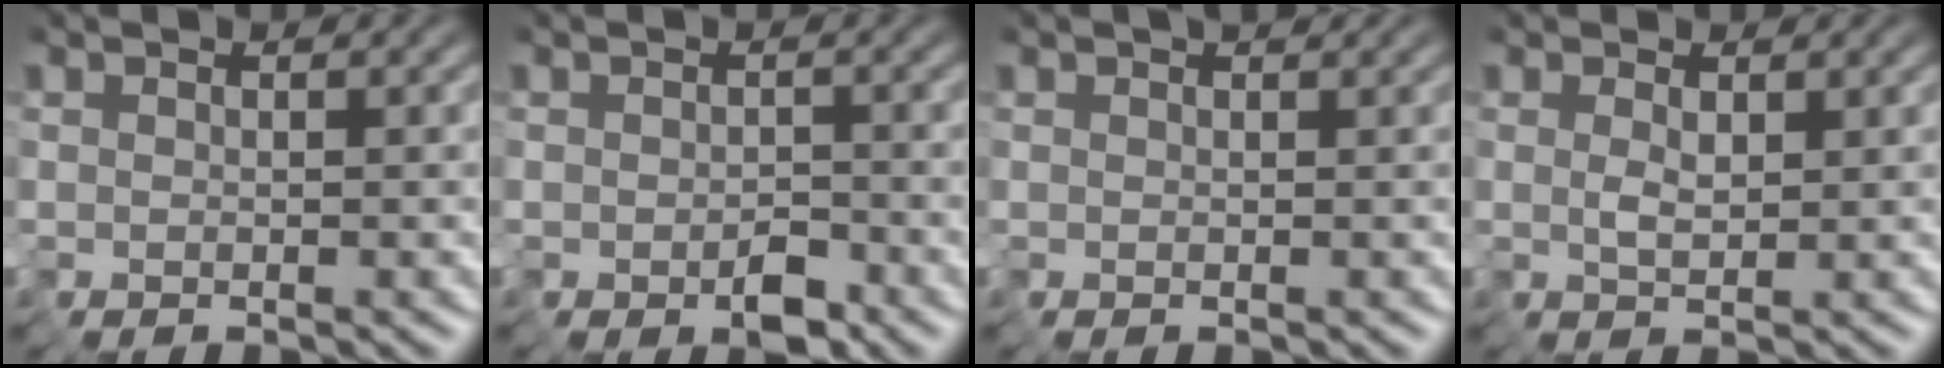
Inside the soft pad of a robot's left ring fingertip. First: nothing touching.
{"total": 2.3, "force": [-1.1, 1.2, 1.7], "torque": [-0.026, -0.003, -0.016]}
{"total": 0.7, "force": [0.3, 0.4, 0.5], "torque": [-0.010, 0.005, 0.002]}
{"total": 1.2, "force": [0.8, 0.3, 0.8], "torque": [-0.019, 0.006, 0.018]}